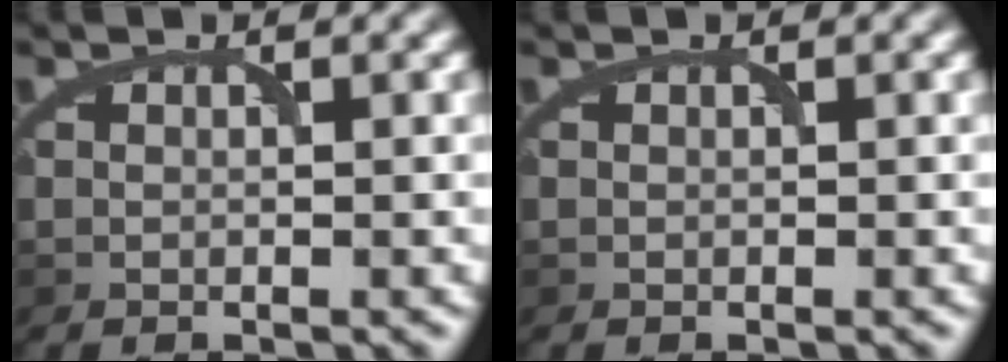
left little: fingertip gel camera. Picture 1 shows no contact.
{"total": 0.0}